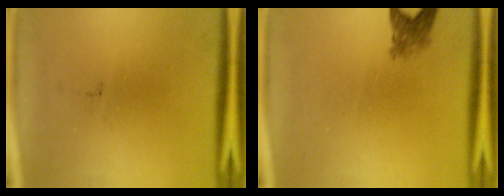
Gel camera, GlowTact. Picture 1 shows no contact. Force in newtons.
{"total": 2.4}